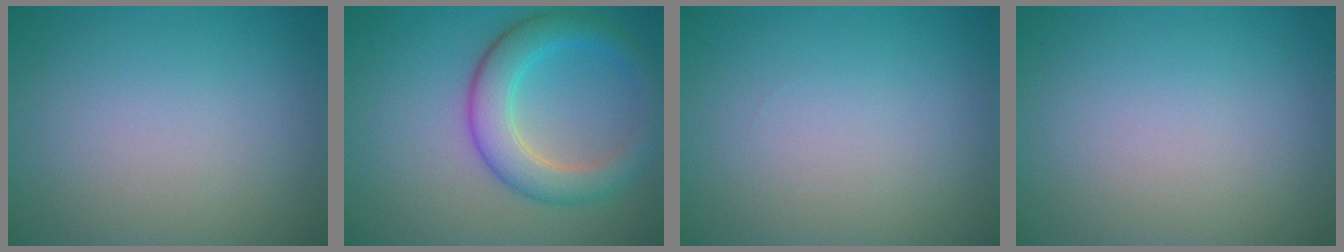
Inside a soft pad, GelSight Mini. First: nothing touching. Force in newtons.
{"total": 5.2, "press": 5.2, "slide": 0.1}
{"total": 0.0}
{"total": 0.0}